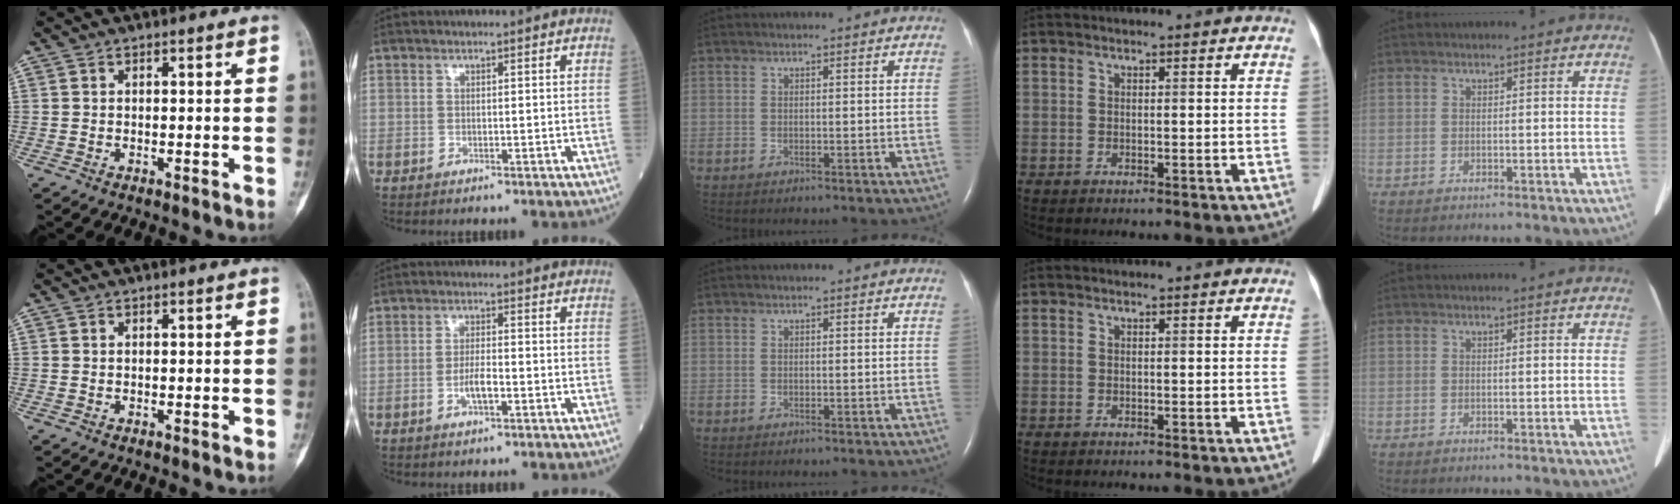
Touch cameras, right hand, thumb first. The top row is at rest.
{"index": {"total": 3.5, "force": [-1.3, 0.7, 3.1], "torque": [-0.065, 0.000, -0.025]}}